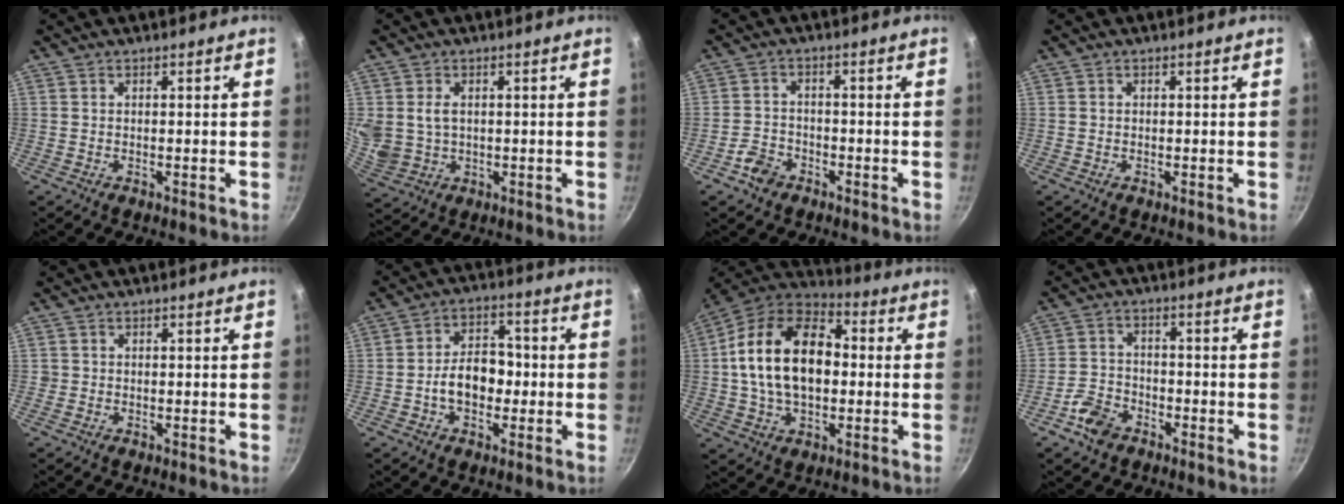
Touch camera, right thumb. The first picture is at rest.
{"total": 7.5, "force": [1.2, 5.8, 4.6], "torque": [-0.083, -0.010, 0.034]}
{"total": 4.4, "force": [-2.7, 3.0, 1.6], "torque": [-0.025, 0.029, -0.049]}
{"total": 0.0}
{"total": 0.5, "force": [-0.1, 0.5, 0.0], "torque": [0.002, 0.002, -0.002]}
{"total": 9.0, "force": [-1.6, 6.3, 6.2], "torque": [-0.067, 0.028, -0.031]}
{"total": 20.5, "force": [1.0, 13.2, 15.7], "torque": [-0.250, 0.033, 0.003]}
{"total": 6.3, "force": [-3.8, 4.1, 2.9], "torque": [-0.053, 0.034, -0.077]}